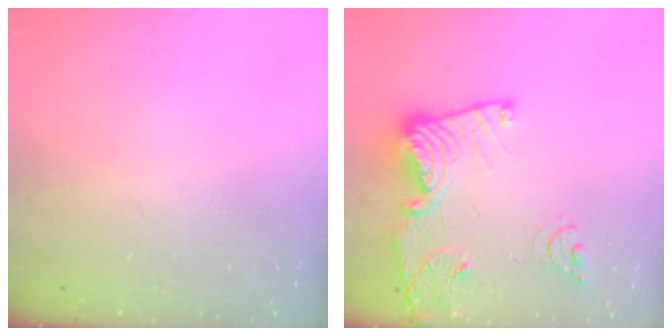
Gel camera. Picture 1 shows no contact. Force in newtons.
{"total": 16.7, "press": 16.6, "slide": 1.6}